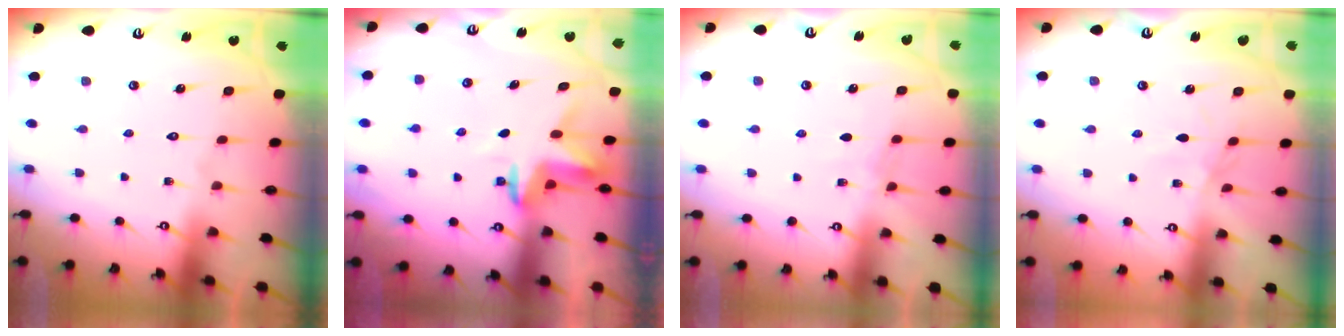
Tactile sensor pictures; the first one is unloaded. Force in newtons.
{"total": 3.5, "press": 3.5, "slide": 0.2}
{"total": 4.0, "press": 4.0, "slide": 0.5}
{"total": 1.7, "press": 1.7, "slide": 0.4}